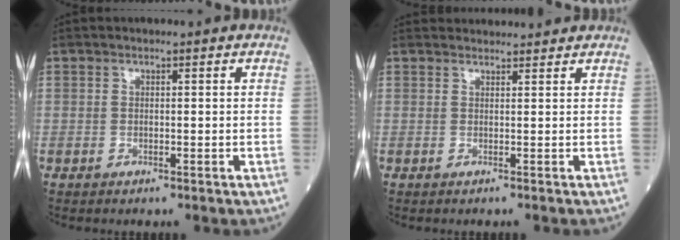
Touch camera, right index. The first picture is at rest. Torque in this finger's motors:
{"motor_torque": [0.09, 0.04, -0.20, -0.05]}